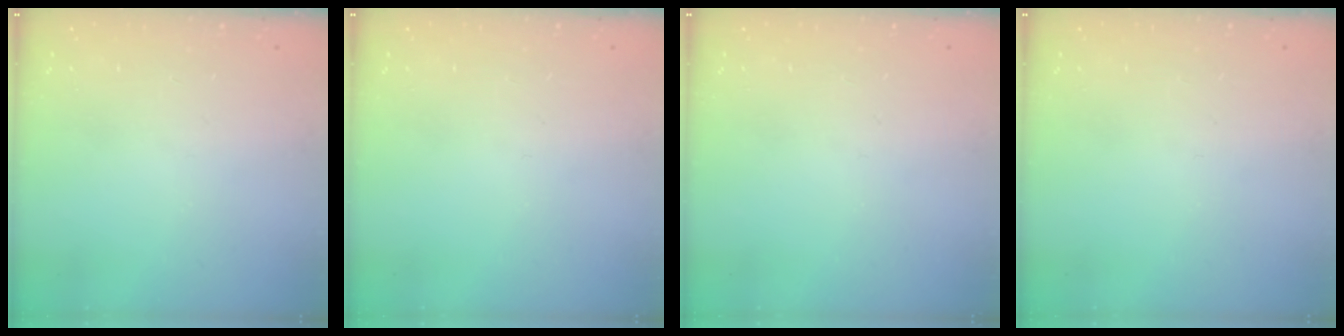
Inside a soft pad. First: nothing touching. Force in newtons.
{"total": 0.0}
{"total": 0.0}
{"total": 0.0}